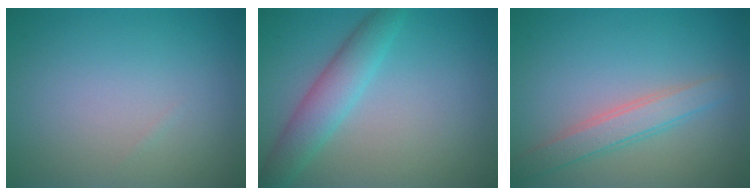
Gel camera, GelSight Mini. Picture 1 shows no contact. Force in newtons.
{"total": 3.8, "press": 3.8, "slide": 0.1}
{"total": 2.8, "press": 2.8, "slide": 0.2}